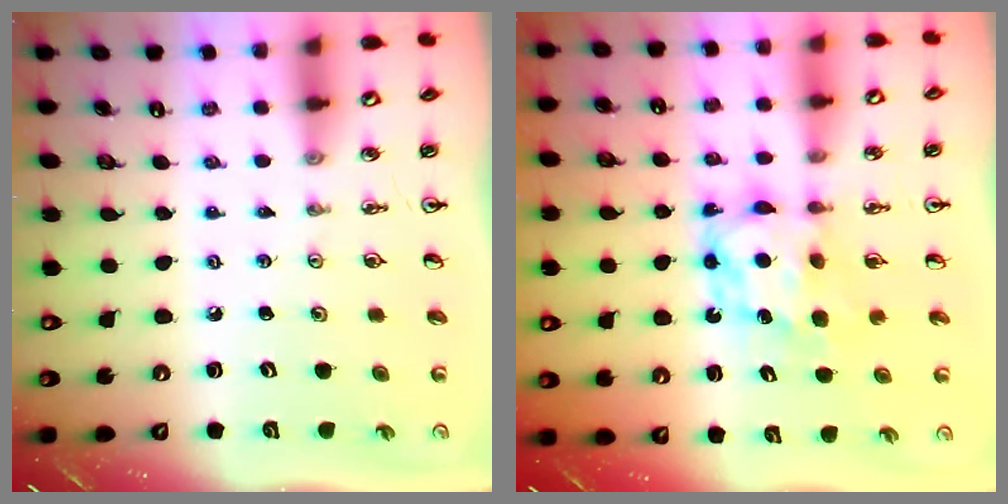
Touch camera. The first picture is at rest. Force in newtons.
{"total": 6.3, "press": 6.3, "slide": 0.5}